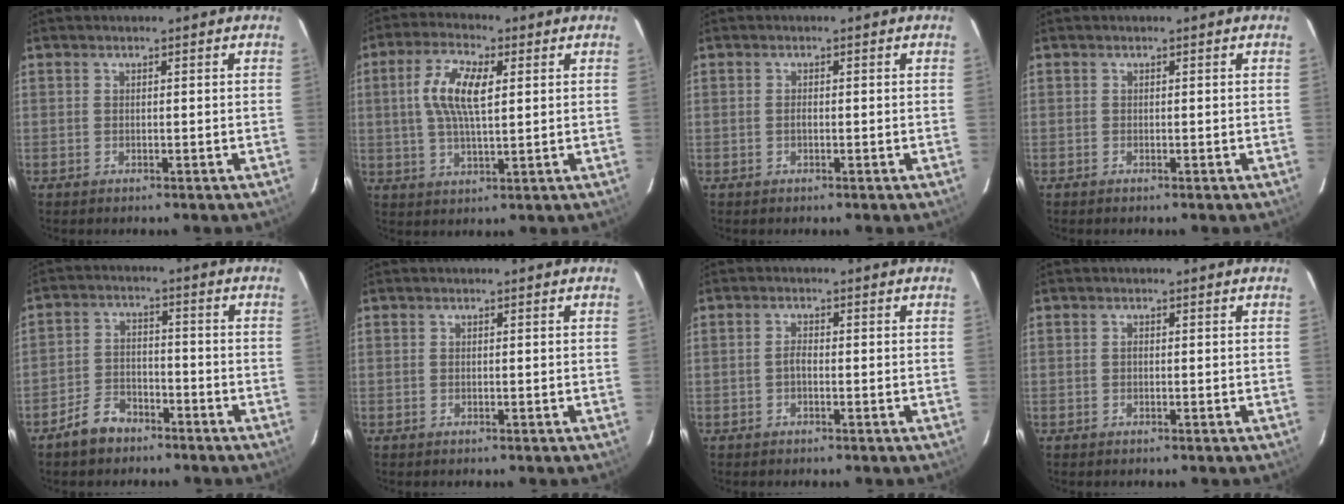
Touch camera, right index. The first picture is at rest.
{"total": 9.1, "force": [2.0, 3.0, 8.3], "torque": [-0.164, 0.012, 0.037]}
{"total": 0.6, "force": [-0.2, 0.3, 0.5], "torque": [-0.009, 0.001, -0.005]}
{"total": 0.0}
{"total": 6.4, "force": [-4.8, 3.4, 2.4], "torque": [-0.067, 0.015, -0.080]}
{"total": 0.0}
{"total": 1.2, "force": [-0.4, 0.4, 1.0], "torque": [-0.020, 0.005, -0.010]}
{"total": 0.0}